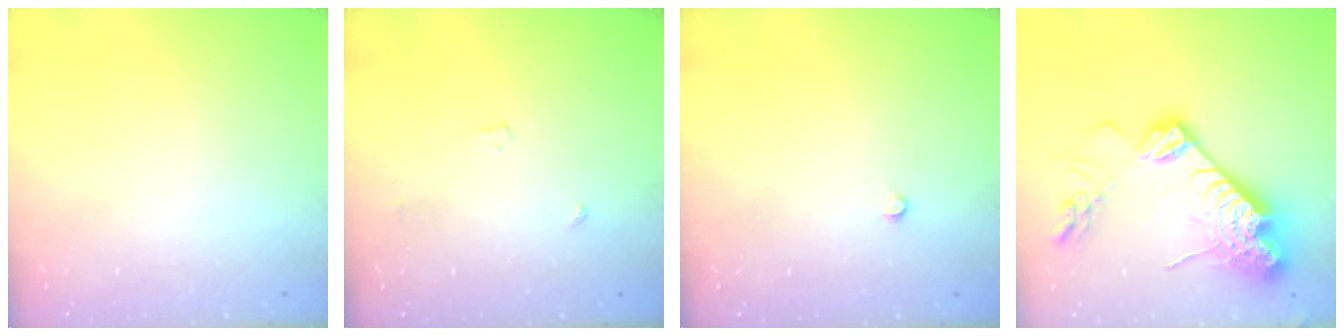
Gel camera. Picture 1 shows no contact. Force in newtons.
{"total": 3.0, "press": 2.9, "slide": 0.5}
{"total": 2.0, "press": 1.9, "slide": 0.3}
{"total": 25.2, "press": 25.1, "slide": 2.4}